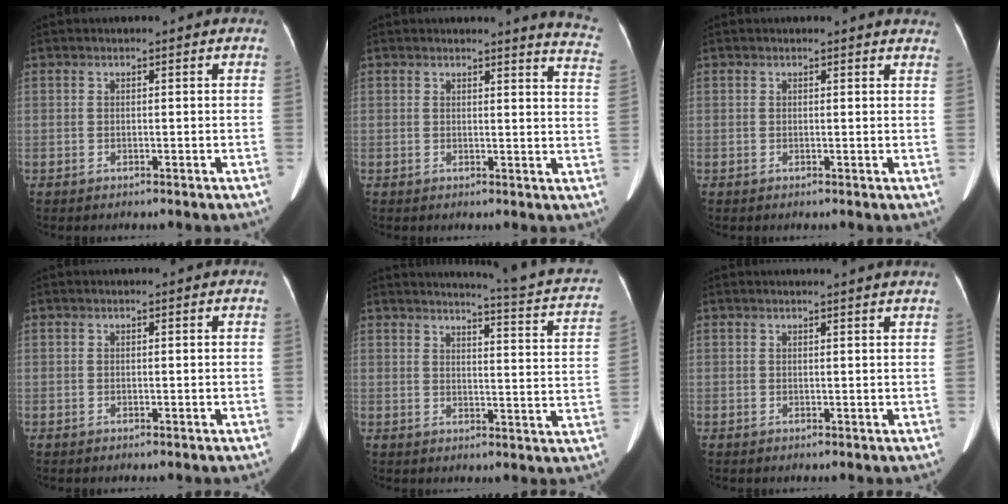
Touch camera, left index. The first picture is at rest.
{"total": 8.1, "force": [7.9, -0.2, 1.8], "torque": [-0.003, -0.075, 0.051]}
{"total": 5.4, "force": [5.2, 1.0, 1.0], "torque": [0.003, -0.010, 0.027]}
{"total": 0.0}
{"total": 14.6, "force": [13.3, 0.2, 6.0], "torque": [-0.072, -0.063, 0.130]}
{"total": 3.7, "force": [3.4, -0.6, 1.3], "torque": [-0.017, 0.005, 0.031]}